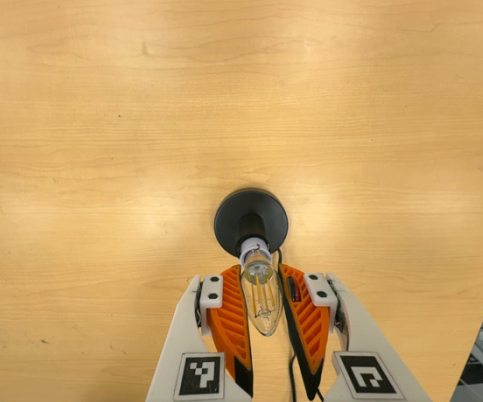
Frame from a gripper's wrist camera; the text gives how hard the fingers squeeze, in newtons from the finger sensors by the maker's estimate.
{"total": 12.6, "left": 12.7, "right": 12.4}